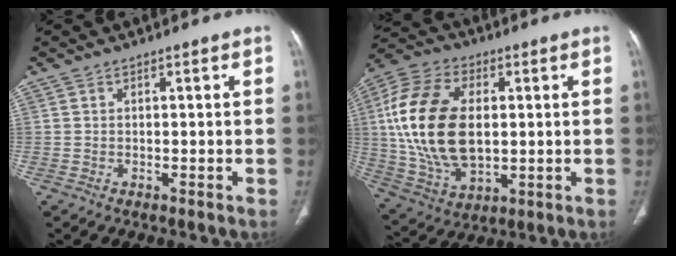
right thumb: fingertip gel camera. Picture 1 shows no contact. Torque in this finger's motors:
{"motor_torque": [-0.85, 1.89, 2.01, 0.10, 0.33]}